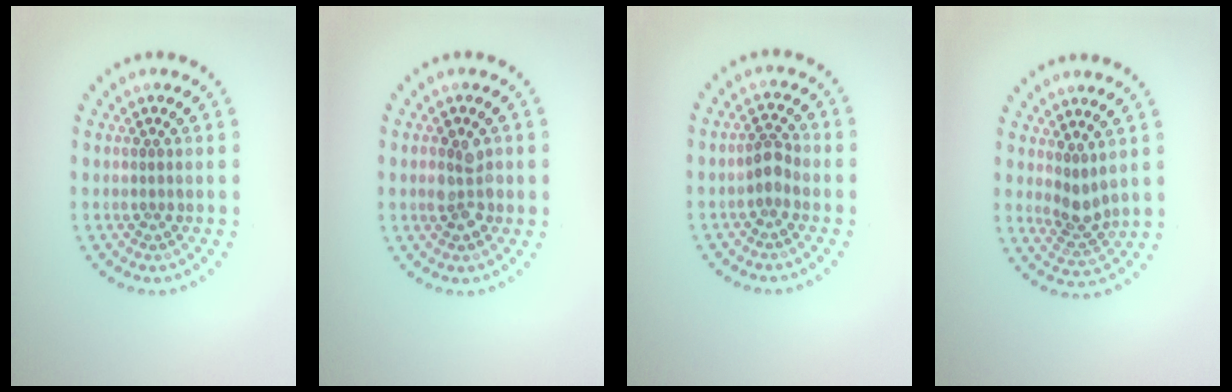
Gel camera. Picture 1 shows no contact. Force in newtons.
{"total": 2.4, "press": 2.4, "slide": 0.2}
{"total": 1.6, "press": 1.4, "slide": 0.7}
{"total": 2.3, "press": 2.0, "slide": 1.2}